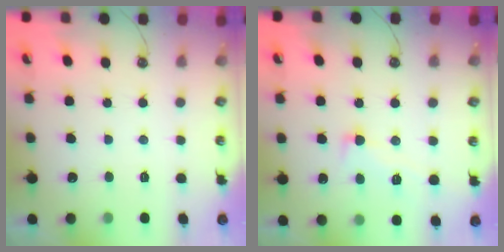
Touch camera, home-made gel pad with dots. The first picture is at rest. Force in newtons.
{"total": 1.4, "press": 1.0, "slide": 1.0}